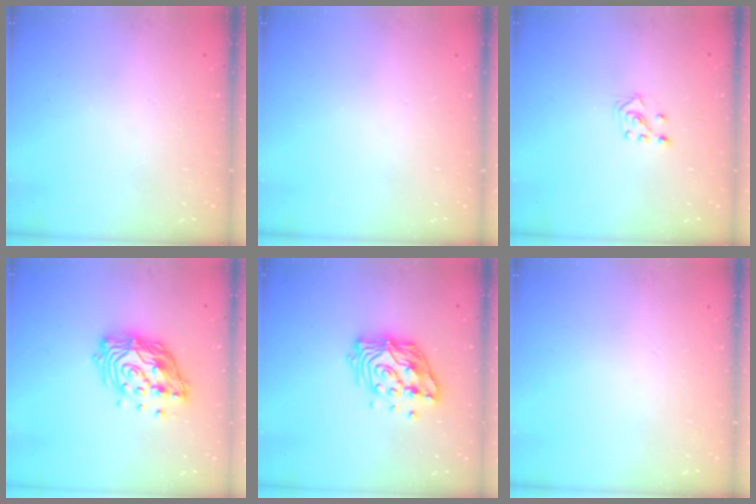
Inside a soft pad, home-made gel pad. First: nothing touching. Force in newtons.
{"total": 0.0}
{"total": 3.5, "press": 3.4, "slide": 0.9}
{"total": 14.9, "press": 14.9, "slide": 1.3}
{"total": 15.1, "press": 15.0, "slide": 1.4}
{"total": 0.0}